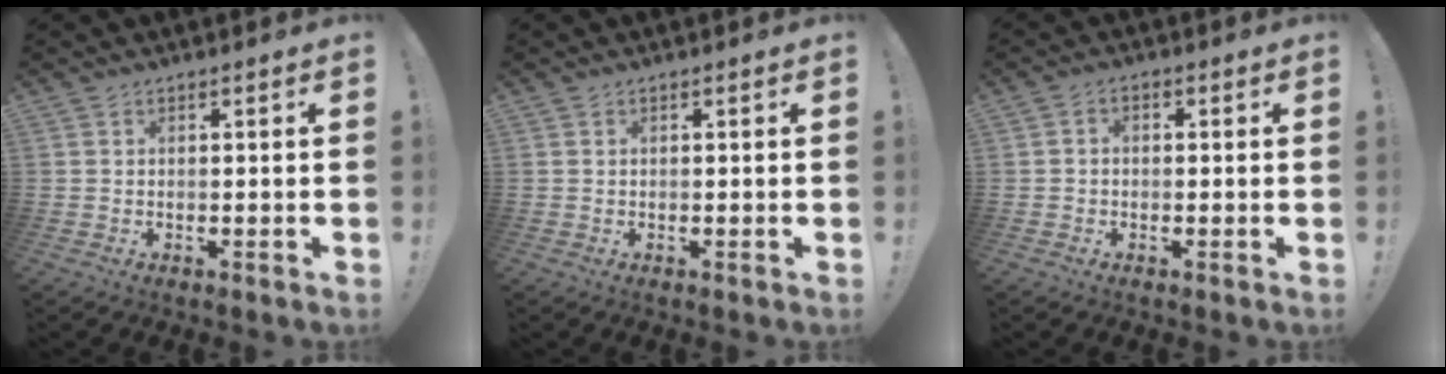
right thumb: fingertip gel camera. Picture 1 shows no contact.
{"total": 0.0}
{"total": 2.0, "force": [-1.2, 1.2, 1.1], "torque": [-0.021, 0.010, -0.019]}